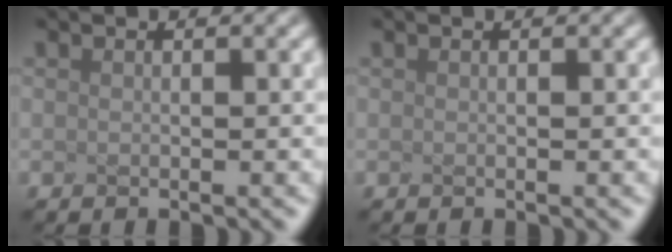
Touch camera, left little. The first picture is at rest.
{"total": 0.0}